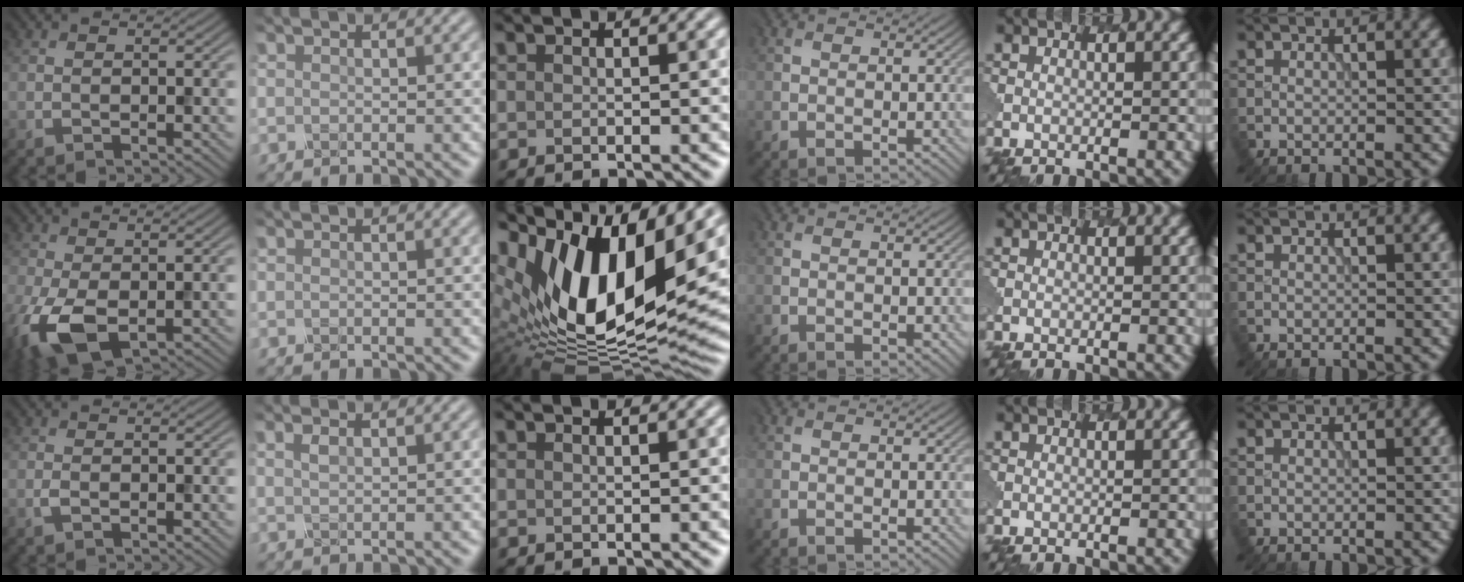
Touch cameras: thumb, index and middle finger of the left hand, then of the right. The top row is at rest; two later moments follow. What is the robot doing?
{"motion": "dispense", "object": "pipette"}